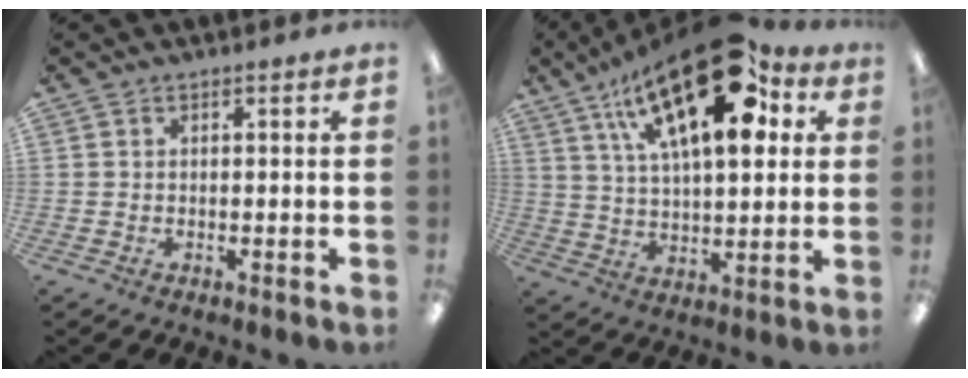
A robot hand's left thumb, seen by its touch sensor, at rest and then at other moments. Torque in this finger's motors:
{"motor_torque": [0.84, 1.22, 1.42, -1.35, 0.30]}